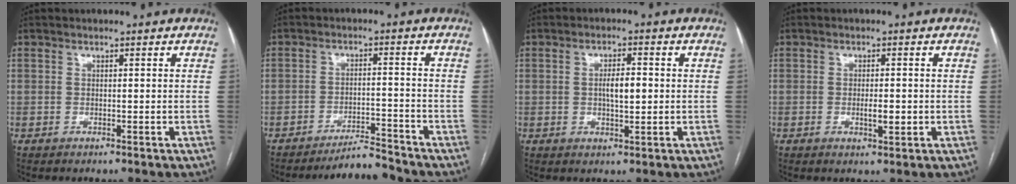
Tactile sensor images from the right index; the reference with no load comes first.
{"total": 5.1, "force": [-5.0, -0.2, 0.5], "torque": [-0.003, -0.003, -0.083]}
{"total": 4.1, "force": [0.1, 1.2, 3.9], "torque": [-0.067, 0.004, 0.002]}
{"total": 2.7, "force": [-0.5, 0.8, 2.6], "torque": [-0.046, -0.002, -0.005]}